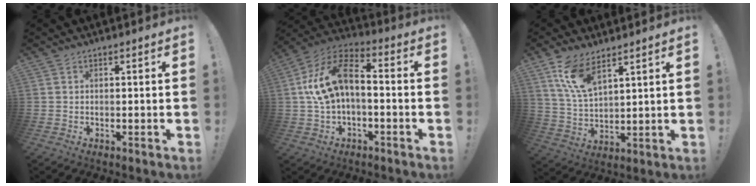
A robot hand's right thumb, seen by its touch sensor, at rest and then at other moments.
{"total": 14.6, "force": [1.1, 8.4, 11.9], "torque": [-0.209, 0.020, 0.023]}
{"total": 10.9, "force": [7.4, 4.4, 6.7], "torque": [-0.136, -0.027, 0.142]}